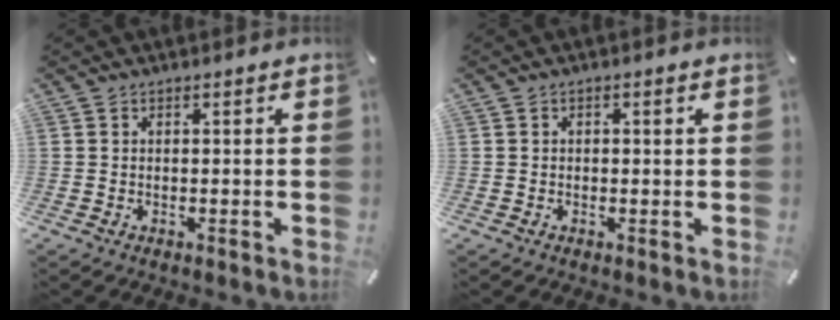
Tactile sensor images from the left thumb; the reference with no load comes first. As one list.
[{"total": 0.8, "force": [-0.1, 0.7, 0.4], "torque": [-0.008, 0.005, -0.004]}]